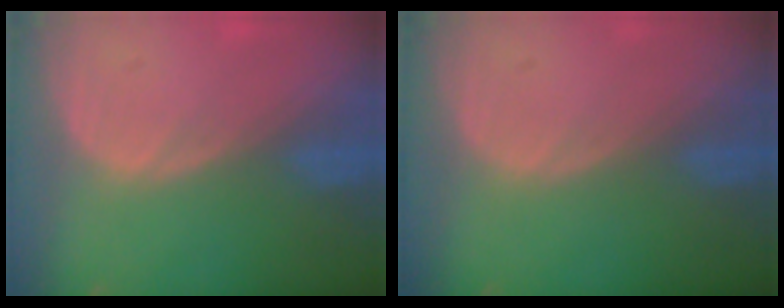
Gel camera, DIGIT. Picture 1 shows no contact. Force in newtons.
{"total": 0.0}